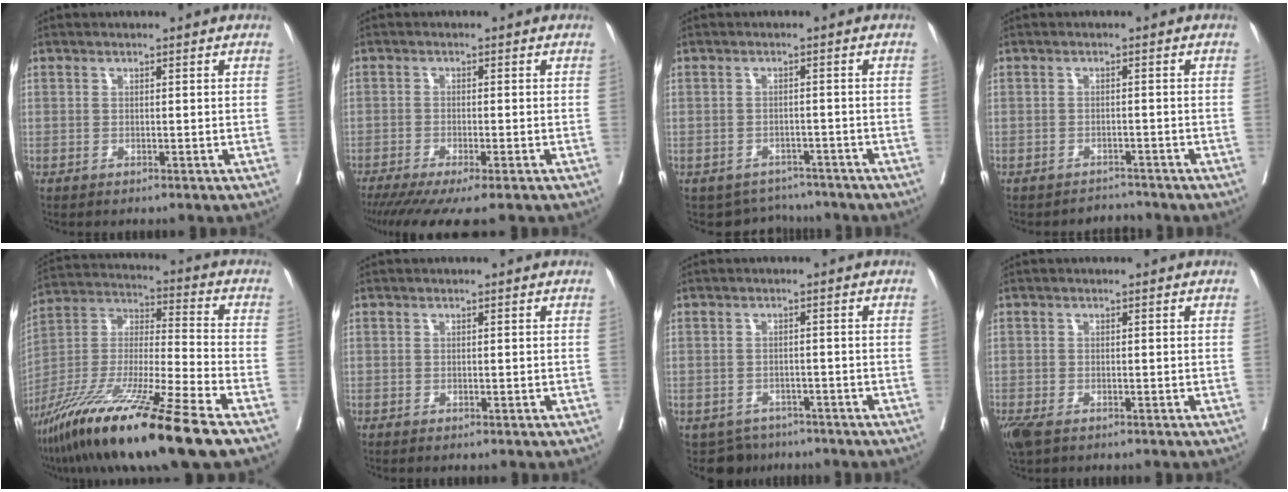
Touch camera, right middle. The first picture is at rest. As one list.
[{"total": 8.8, "force": [-6.8, 0.8, 5.6], "torque": [-0.075, -0.019, -0.109]}, {"total": 5.1, "force": [-4.6, 2.2, -0.6], "torque": [0.015, 0.015, -0.059]}, {"total": 1.8, "force": [-1.6, 0.1, -0.9], "torque": [0.018, -0.007, -0.025]}, {"total": 22.2, "force": [-14.7, 0.3, 16.6], "torque": [-0.321, -0.055, -0.269]}, {"total": 0.0}, {"total": 4.6, "force": [-3.6, 2.8, -0.2], "torque": [0.011, 0.001, -0.051]}, {"total": 4.5, "force": [-2.7, 2.2, 2.8], "torque": [-0.072, -0.017, -0.048]}]